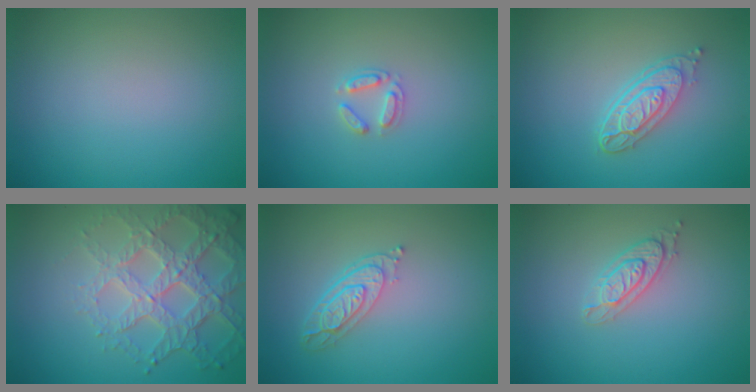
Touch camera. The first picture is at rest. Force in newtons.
{"total": 1.7, "press": 1.7, "slide": 0.2}
{"total": 4.1, "press": 3.1, "slide": 2.6}
{"total": 6.2, "press": 4.8, "slide": 3.8}
{"total": 3.6, "press": 2.7, "slide": 2.4}
{"total": 2.1, "press": 2.1, "slide": 0.4}